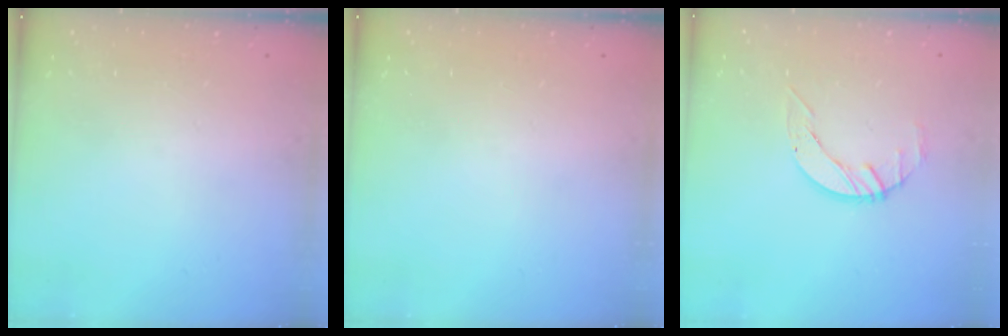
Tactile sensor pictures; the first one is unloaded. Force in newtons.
{"total": 0.0}
{"total": 3.3, "press": 3.3, "slide": 0.4}